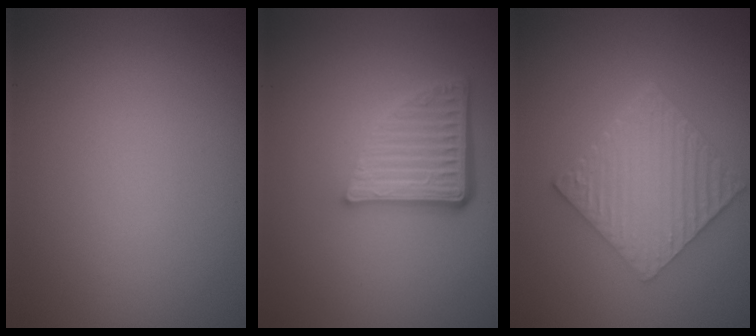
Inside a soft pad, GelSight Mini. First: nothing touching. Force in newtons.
{"total": 5.0, "press": 3.6, "slide": 3.6}
{"total": 6.6, "press": 4.6, "slide": 4.7}